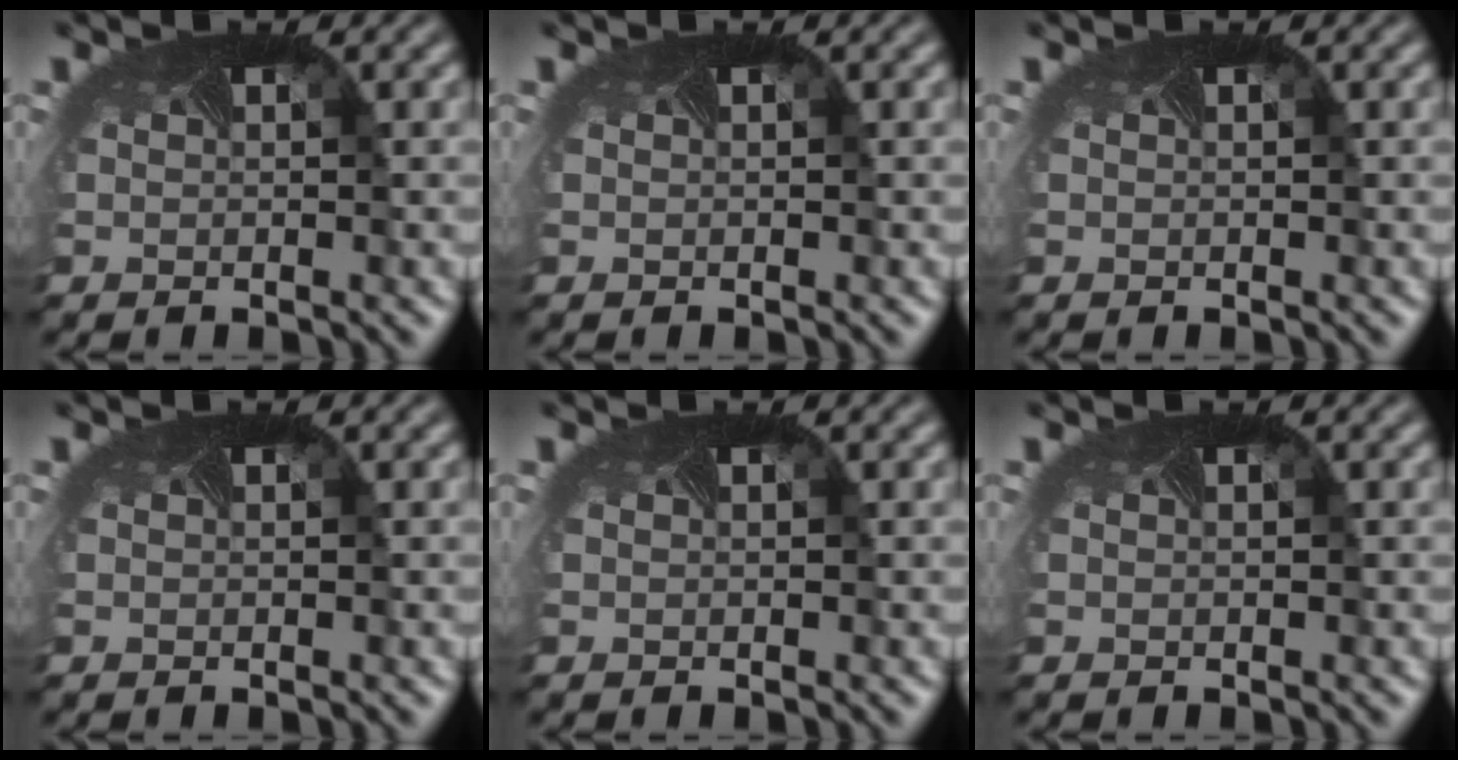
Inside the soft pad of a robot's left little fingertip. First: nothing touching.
{"total": 0.0}
{"total": 0.0}
{"total": 0.0}
{"total": 0.0}
{"total": 0.0}